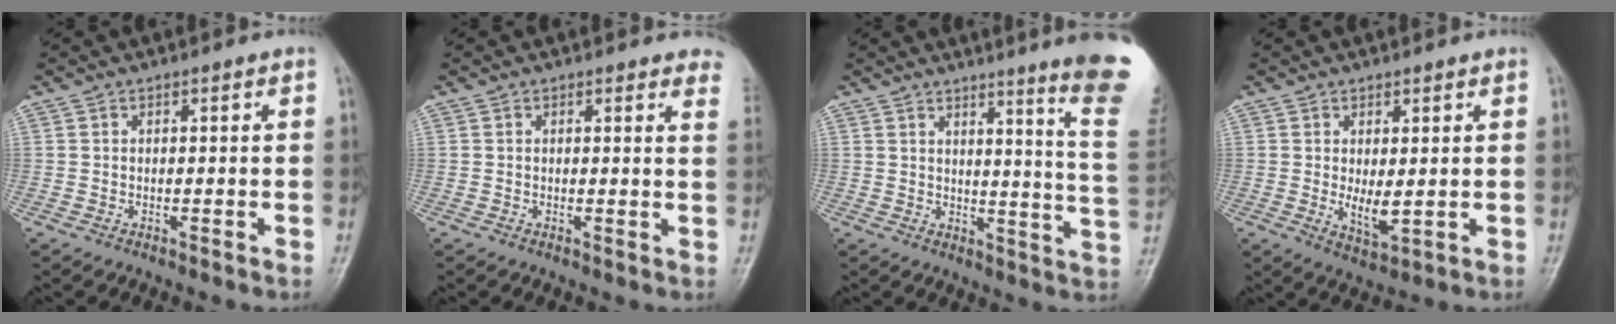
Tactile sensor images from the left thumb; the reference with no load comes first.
{"total": 4.8, "force": [4.4, 1.3, 1.4], "torque": [0.008, -0.018, 0.023]}
{"total": 16.6, "force": [11.3, -0.3, 12.0], "torque": [-0.134, -0.098, 0.125]}
{"total": 4.5, "force": [0.2, 1.7, 4.1], "torque": [-0.067, -0.016, 0.012]}